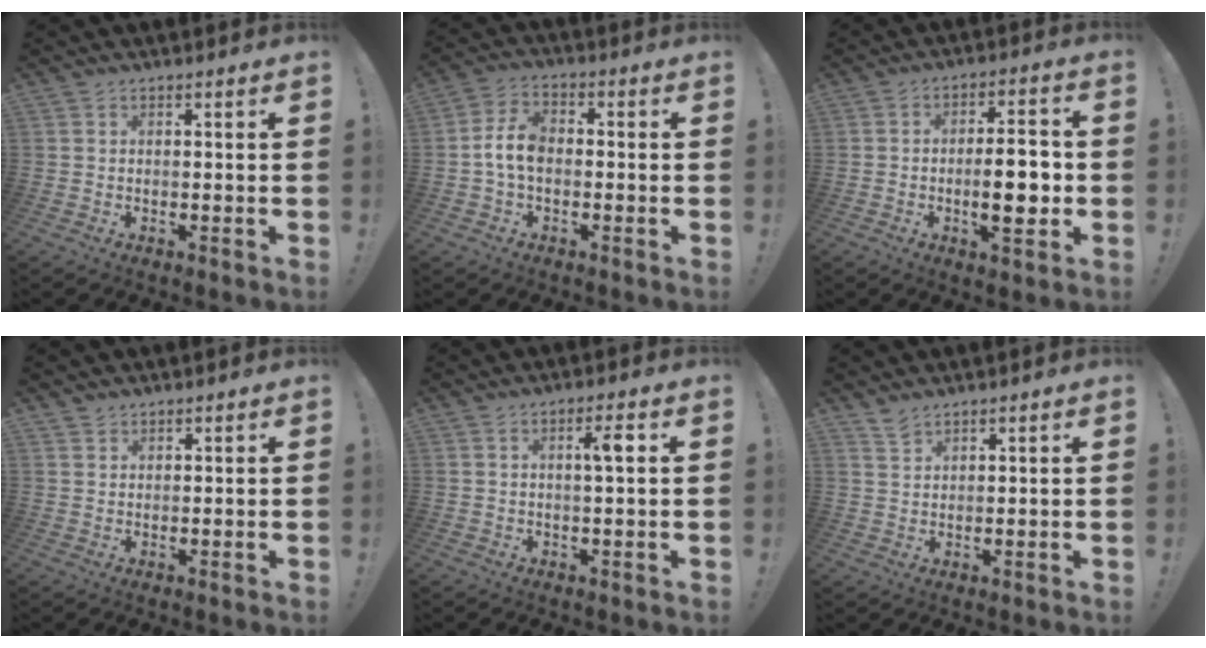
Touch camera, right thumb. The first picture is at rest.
{"total": 8.2, "force": [-0.9, 4.9, 6.5], "torque": [-0.136, 0.014, -0.011]}
{"total": 11.0, "force": [-1.9, 3.4, 10.3], "torque": [-0.149, -0.004, -0.040]}
{"total": 1.5, "force": [1.3, 0.8, 0.1], "torque": [-0.001, -0.006, 0.025]}
{"total": 4.2, "force": [0.9, 0.3, 4.1], "torque": [-0.065, -0.001, 0.005]}
{"total": 3.1, "force": [2.7, 1.0, 1.1], "torque": [-0.018, -0.018, 0.050]}